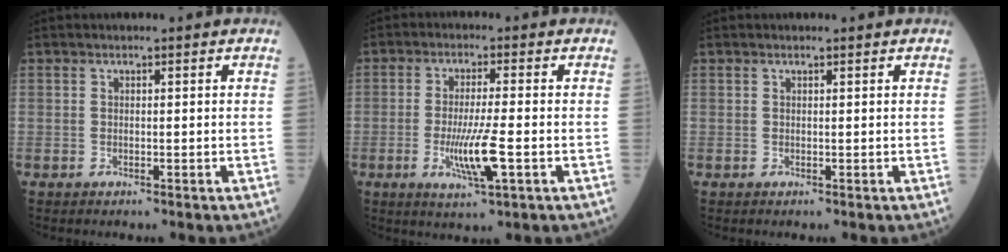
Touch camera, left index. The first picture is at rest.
{"total": 6.8, "force": [-1.9, 0.2, 6.5], "torque": [-0.126, -0.018, -0.035]}
{"total": 0.6, "force": [0.6, -0.1, 0.2], "torque": [-0.009, 0.005, 0.010]}